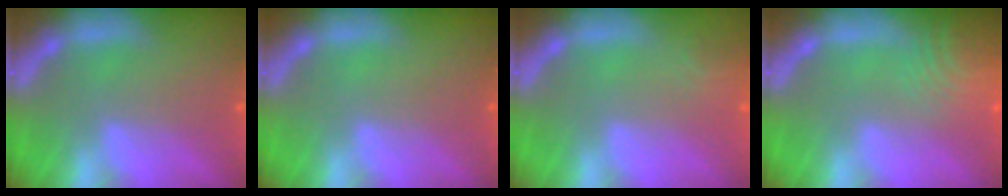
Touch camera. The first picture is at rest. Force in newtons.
{"total": 0.0}
{"total": 1.4}
{"total": 9.5}